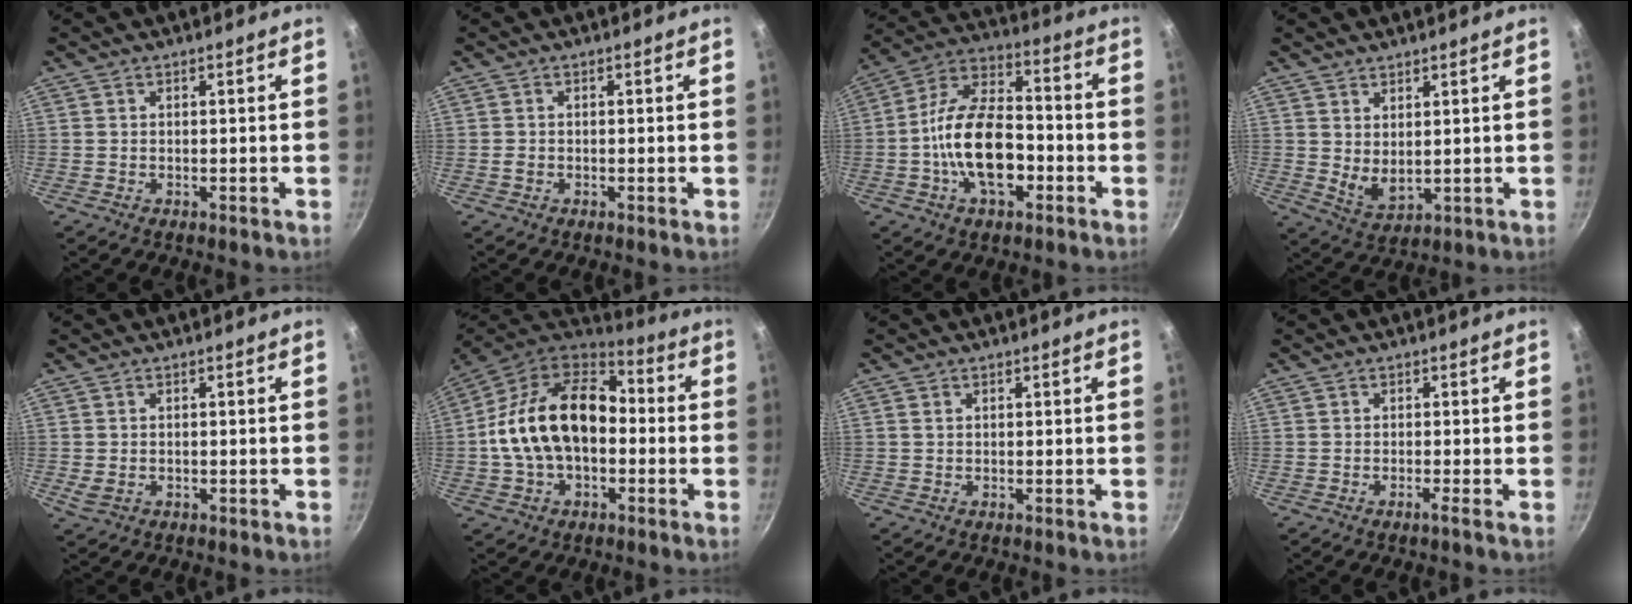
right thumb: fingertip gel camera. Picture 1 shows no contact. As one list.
[{"total": 0.7, "force": [-0.3, 0.5, 0.4], "torque": [-0.011, 0.005, -0.007]}, {"total": 16.7, "force": [-4.2, 9.1, 13.4], "torque": [-0.217, 0.044, -0.087]}, {"total": 5.1, "force": [2.3, 2.5, 3.7], "torque": [-0.060, -0.029, 0.049]}, {"total": 1.9, "force": [-0.3, 1.4, 1.2], "torque": [-0.023, -0.001, 0.001]}, {"total": 20.6, "force": [-0.8, 13.6, 15.4], "torque": [-0.252, 0.046, -0.026]}, {"total": 0.7, "force": [0.4, 0.5, 0.4], "torque": [-0.007, 0.002, 0.007]}, {"total": 1.0, "force": [-0.6, -0.4, 0.8], "torque": [-0.023, 0.002, -0.011]}]